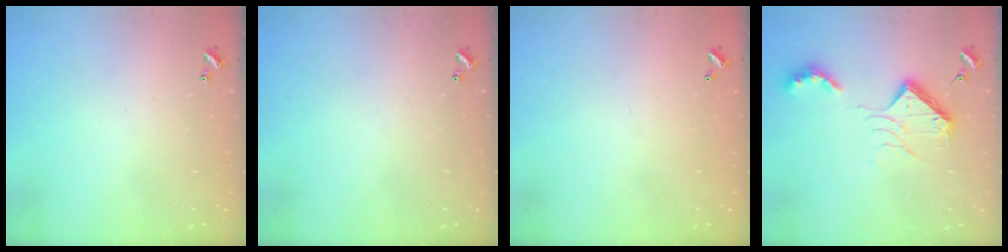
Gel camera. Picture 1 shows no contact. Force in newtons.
{"total": 0.0}
{"total": 2.8, "press": 2.8, "slide": 0.1}
{"total": 12.0, "press": 12.0, "slide": 0.4}